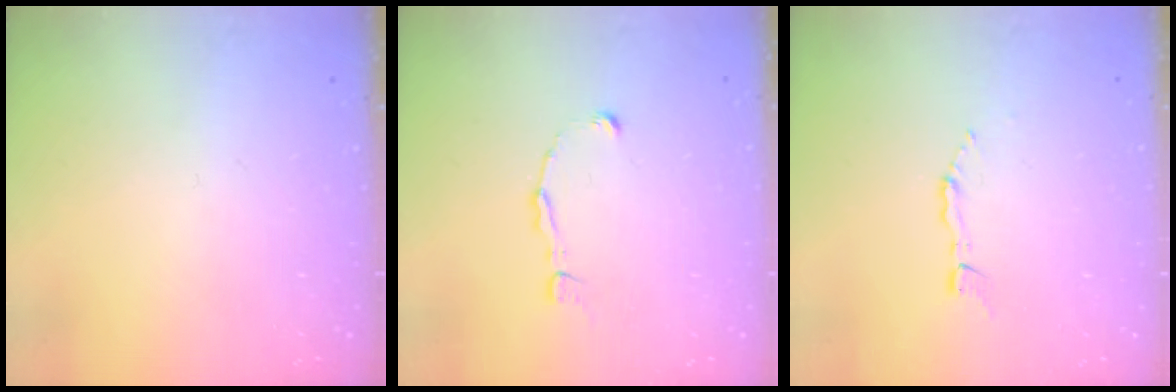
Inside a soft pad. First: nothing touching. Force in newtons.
{"total": 1.5, "press": 1.5, "slide": 0.1}
{"total": 2.2, "press": 2.2, "slide": 0.3}